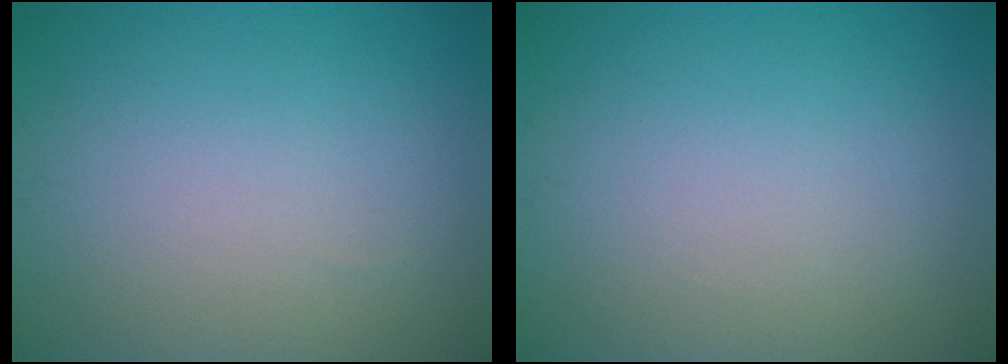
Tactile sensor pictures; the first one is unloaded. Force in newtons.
{"total": 0.0}